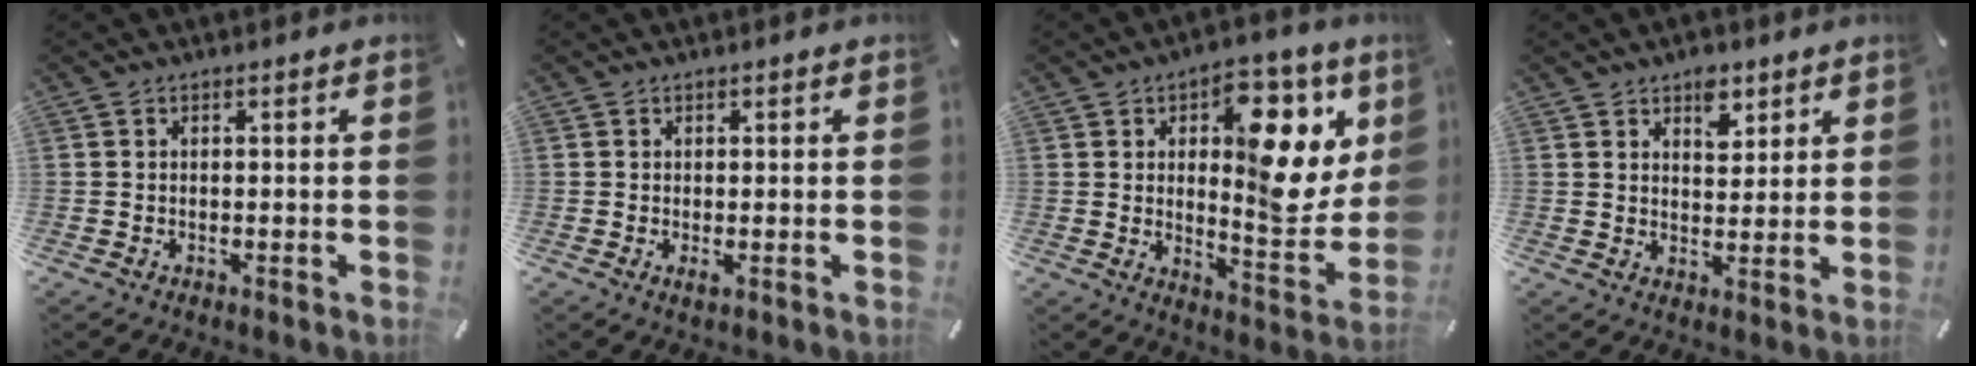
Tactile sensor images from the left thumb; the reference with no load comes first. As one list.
[{"total": 1.2, "force": [0.0, 0.2, 1.2], "torque": [-0.016, -0.009, -0.001]}, {"total": 17.6, "force": [6.5, 8.7, 13.8], "torque": [-0.154, -0.041, 0.103]}, {"total": 5.6, "force": [3.7, 3.4, 2.5], "torque": [-0.012, -0.020, 0.059]}]